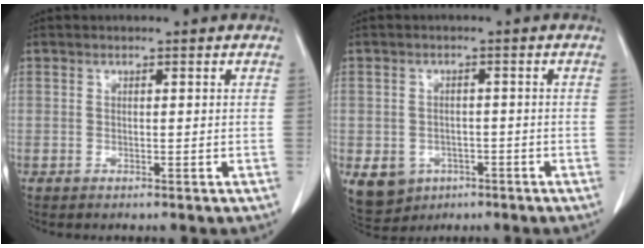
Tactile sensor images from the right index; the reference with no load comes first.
{"total": 10.9, "force": [-4.7, 9.0, 4.0], "torque": [-0.101, 0.009, -0.057]}